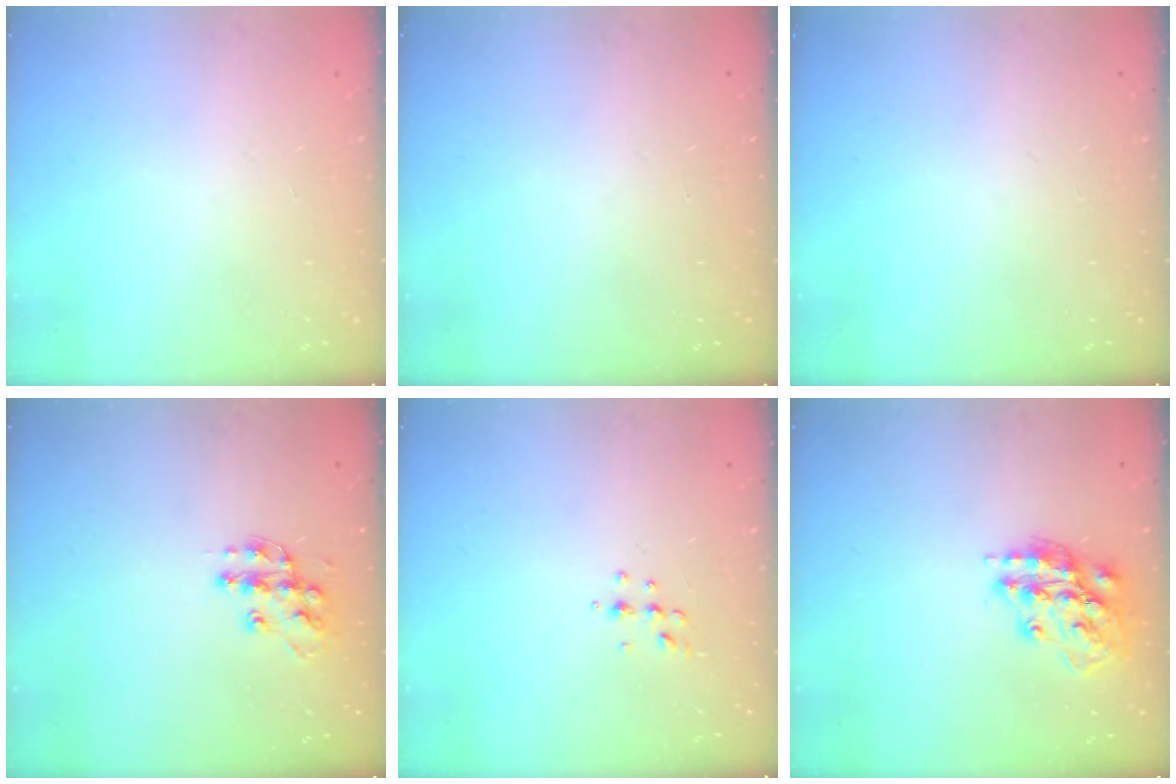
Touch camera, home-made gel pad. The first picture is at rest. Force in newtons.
{"total": 0.0}
{"total": 0.0}
{"total": 11.8, "press": 11.8, "slide": 0.6}
{"total": 4.6, "press": 4.5, "slide": 1.0}
{"total": 16.1, "press": 16.1, "slide": 1.5}